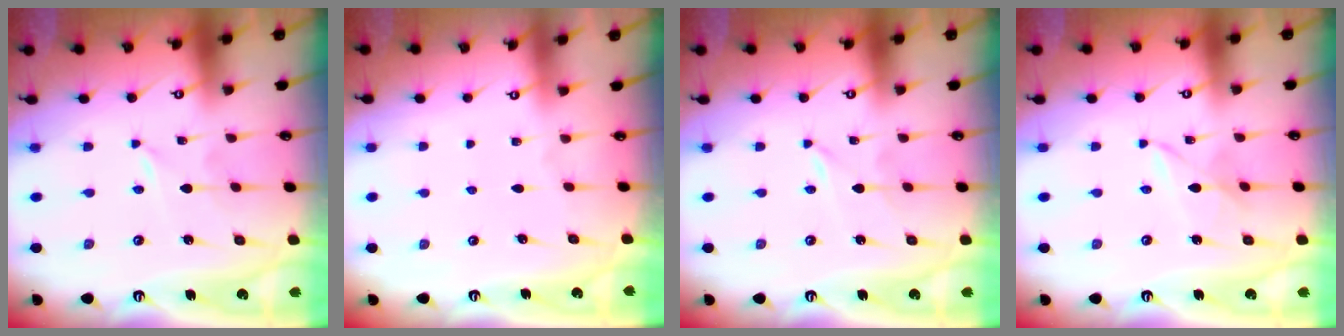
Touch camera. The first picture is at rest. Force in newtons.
{"total": 0.0}
{"total": 0.0}
{"total": 3.1, "press": 3.1, "slide": 0.2}